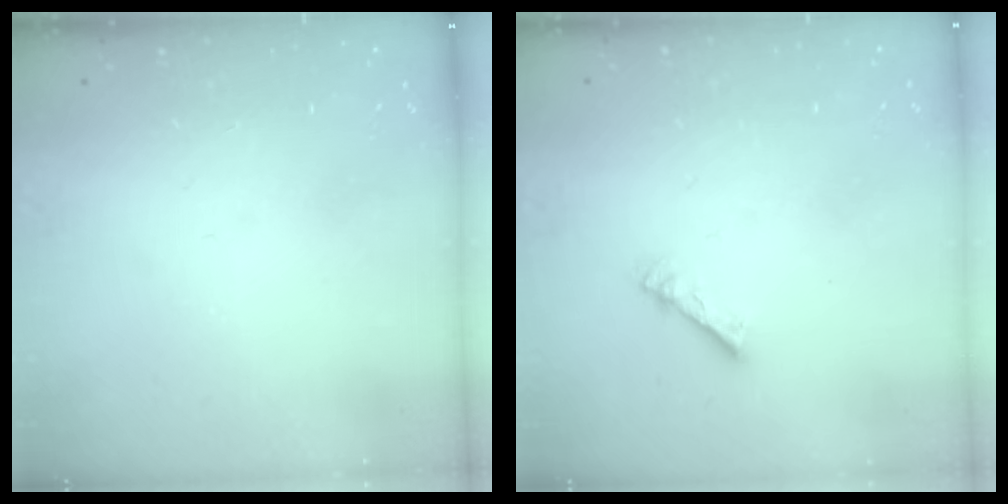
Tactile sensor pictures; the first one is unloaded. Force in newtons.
{"total": 2.3, "press": 2.2, "slide": 0.4}